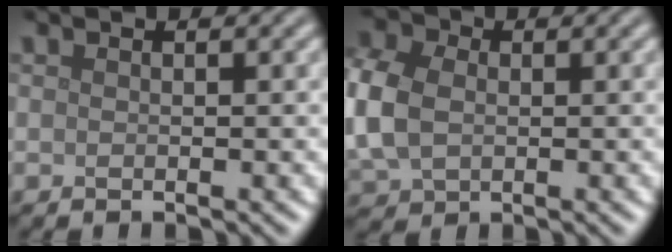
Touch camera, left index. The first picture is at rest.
{"total": 6.8, "force": [0.1, 5.2, 4.4], "torque": [-0.146, 0.004, 0.007]}